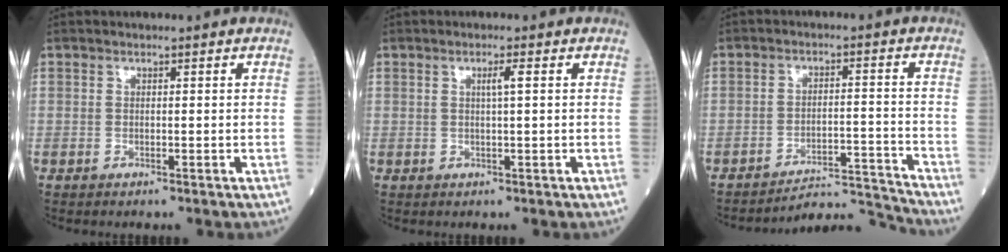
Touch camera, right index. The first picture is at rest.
{"total": 1.8, "force": [0.4, -0.3, 1.7], "torque": [-0.031, 0.000, 0.006]}
{"total": 8.1, "force": [-7.6, -2.7, -1.2], "torque": [0.026, 0.021, -0.125]}